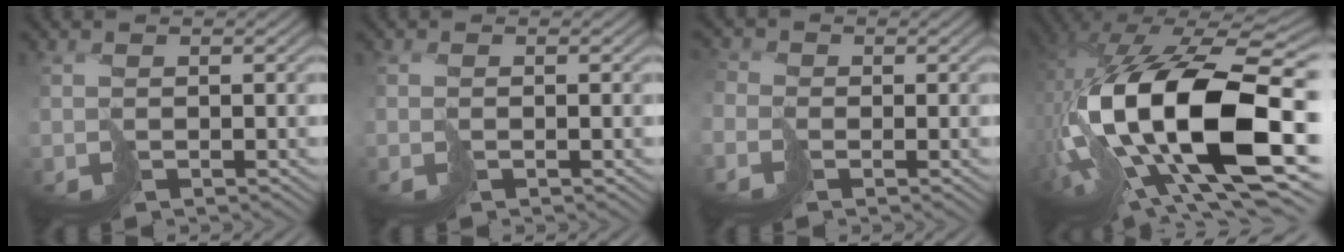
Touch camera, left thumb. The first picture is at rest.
{"total": 0.9, "force": [-0.2, 0.1, 0.9], "torque": [-0.016, 0.000, -0.006]}
{"total": 2.9, "force": [-1.4, 2.2, 1.4], "torque": [-0.046, -0.007, -0.034]}
{"total": 20.4, "force": [-0.4, 10.7, 17.3], "torque": [-0.350, -0.036, 0.010]}